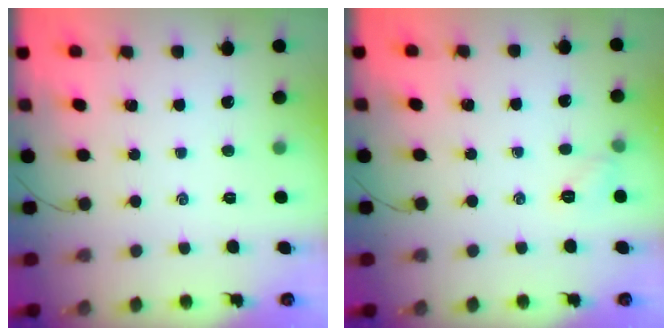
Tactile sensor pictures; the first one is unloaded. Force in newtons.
{"total": 5.5, "press": 5.2, "slide": 1.7}